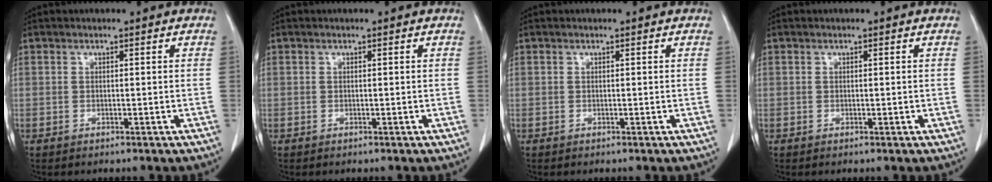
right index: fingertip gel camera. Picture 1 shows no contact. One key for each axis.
{"total": 0.0}
{"total": 0.0}
{"total": 0.0}